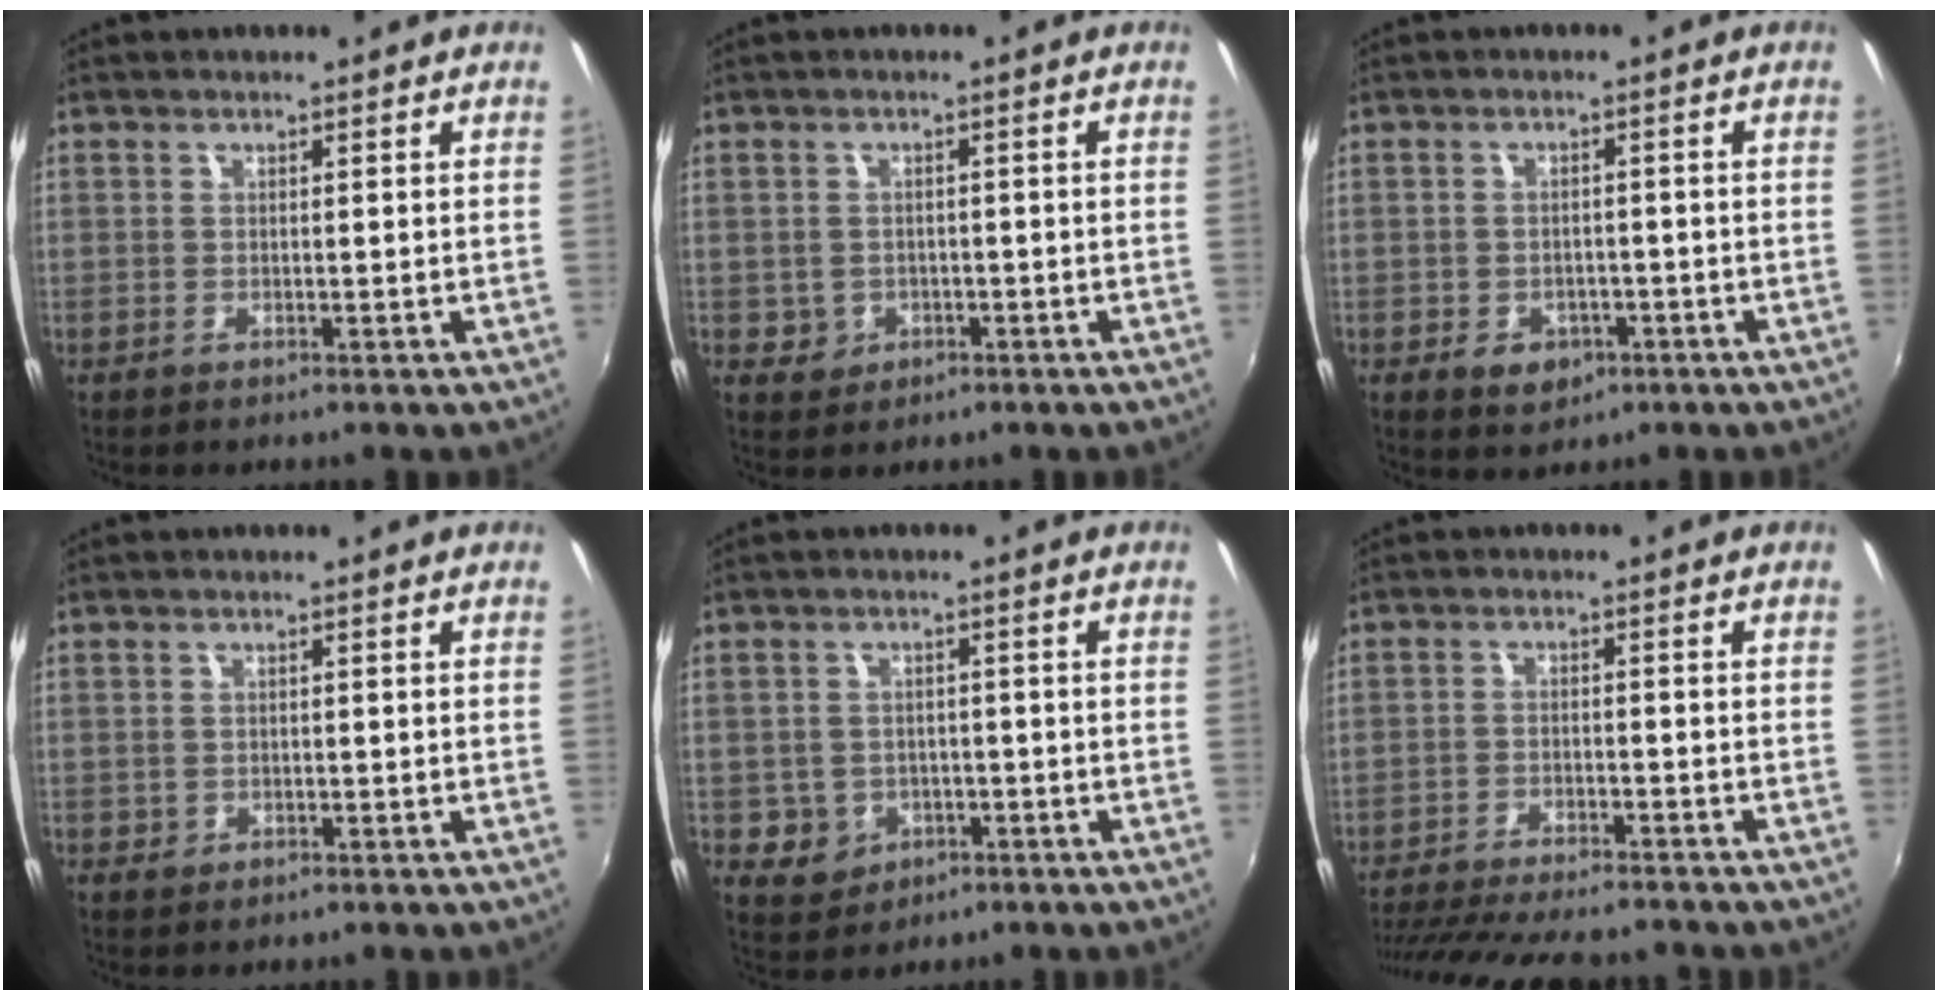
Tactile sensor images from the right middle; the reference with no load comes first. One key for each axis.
{"total": 3.6, "fx": -0.9, "fy": 3.3, "fz": 1.0, "tx": -0.026, "ty": 0.002, "tz": -0.006}
{"total": 5.2, "fx": -2.5, "fy": 3.9, "fz": 2.4, "tx": -0.056, "ty": -0.001, "tz": -0.029}
{"total": 1.3, "fx": -0.5, "fy": 1.2, "fz": 0.4, "tx": -0.008, "ty": -0.002, "tz": -0.006}
{"total": 6.0, "fx": -1.9, "fy": 5.5, "fz": 1.7, "tx": -0.053, "ty": 0.008, "tz": -0.014}
{"total": 17.3, "fx": -15.1, "fy": 3.2, "fz": 7.8, "tx": -0.159, "ty": -0.026, "tz": -0.234}